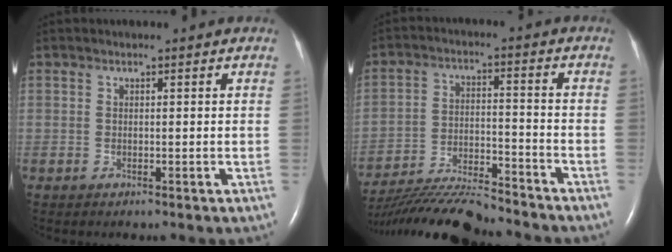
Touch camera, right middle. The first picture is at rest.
{"total": 16.2, "force": [-15.1, 1.0, 5.8], "torque": [-0.122, -0.017, -0.251]}